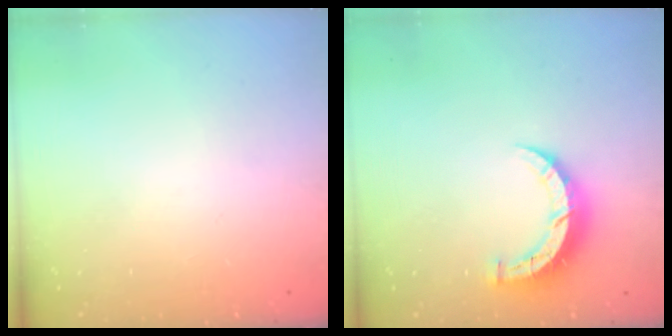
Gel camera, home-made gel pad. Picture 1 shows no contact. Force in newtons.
{"total": 7.5, "press": 7.5, "slide": 0.5}